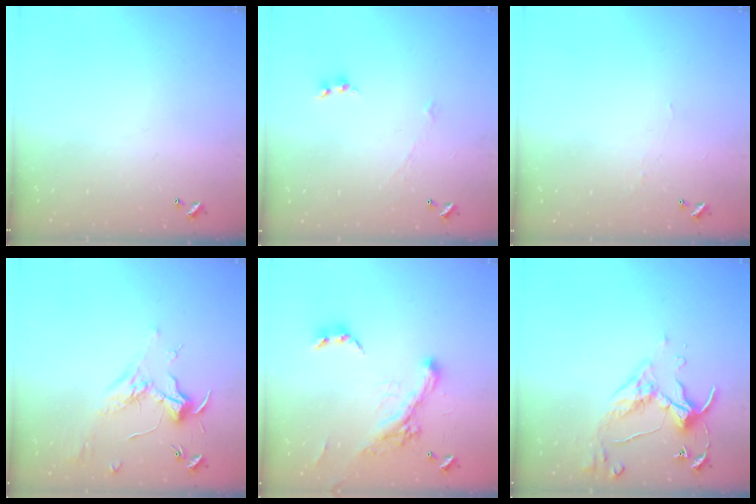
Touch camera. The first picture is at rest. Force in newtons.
{"total": 1.9, "press": 1.8, "slide": 0.4}
{"total": 1.2, "press": 1.1, "slide": 0.3}
{"total": 1.7, "press": 1.5, "slide": 0.8}
{"total": 4.6, "press": 4.4, "slide": 1.4}
{"total": 4.8, "press": 4.7, "slide": 1.0}